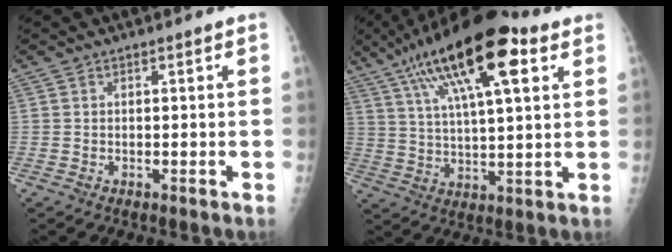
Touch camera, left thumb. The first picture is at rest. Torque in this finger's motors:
{"motor_torque": [0.84, 0.33, 1.93, -0.85, 0.53]}